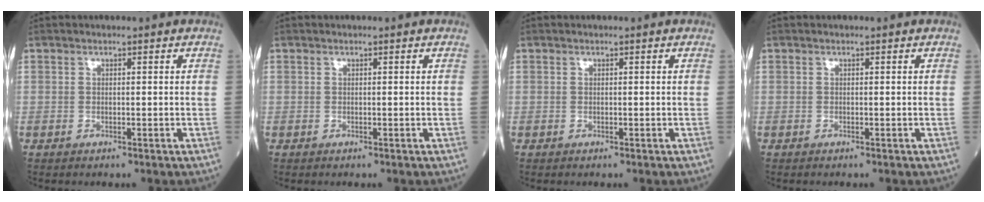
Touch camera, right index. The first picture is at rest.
{"total": 0.0}
{"total": 0.0}
{"total": 0.0}